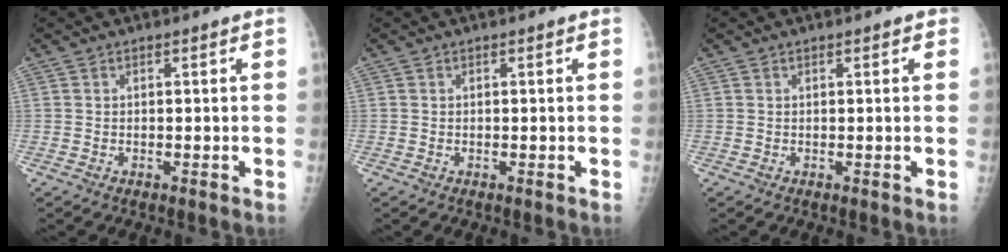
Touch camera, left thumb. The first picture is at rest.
{"total": 0.0}
{"total": 1.0, "force": [0.6, 0.4, 0.6], "torque": [-0.007, -0.001, 0.005]}